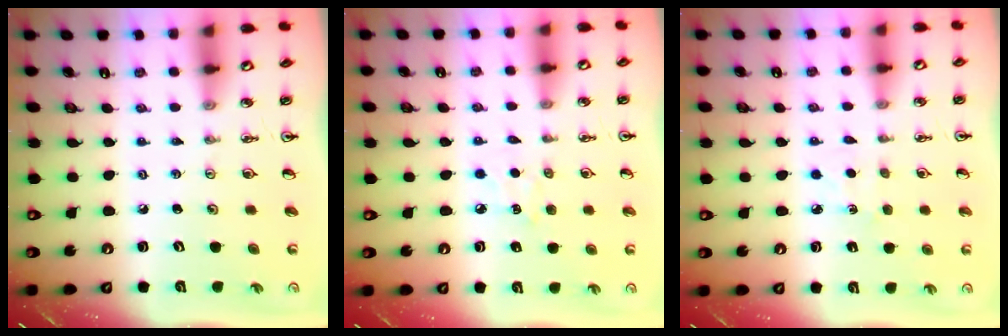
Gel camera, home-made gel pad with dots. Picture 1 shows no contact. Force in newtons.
{"total": 5.4, "press": 5.4, "slide": 0.7}
{"total": 3.0, "press": 3.0, "slide": 0.3}